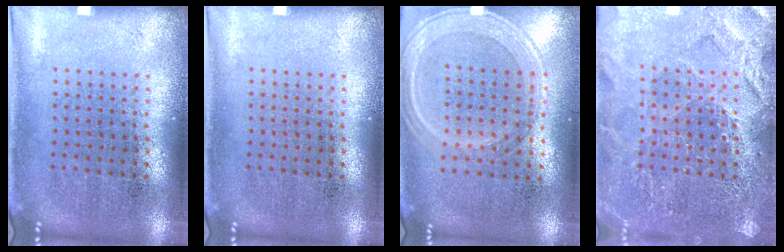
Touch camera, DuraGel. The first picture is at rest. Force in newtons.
{"total": 0.0}
{"total": 1.2, "press": 1.1, "slide": 0.4}
{"total": 3.4, "press": 3.4, "slide": 0.4}